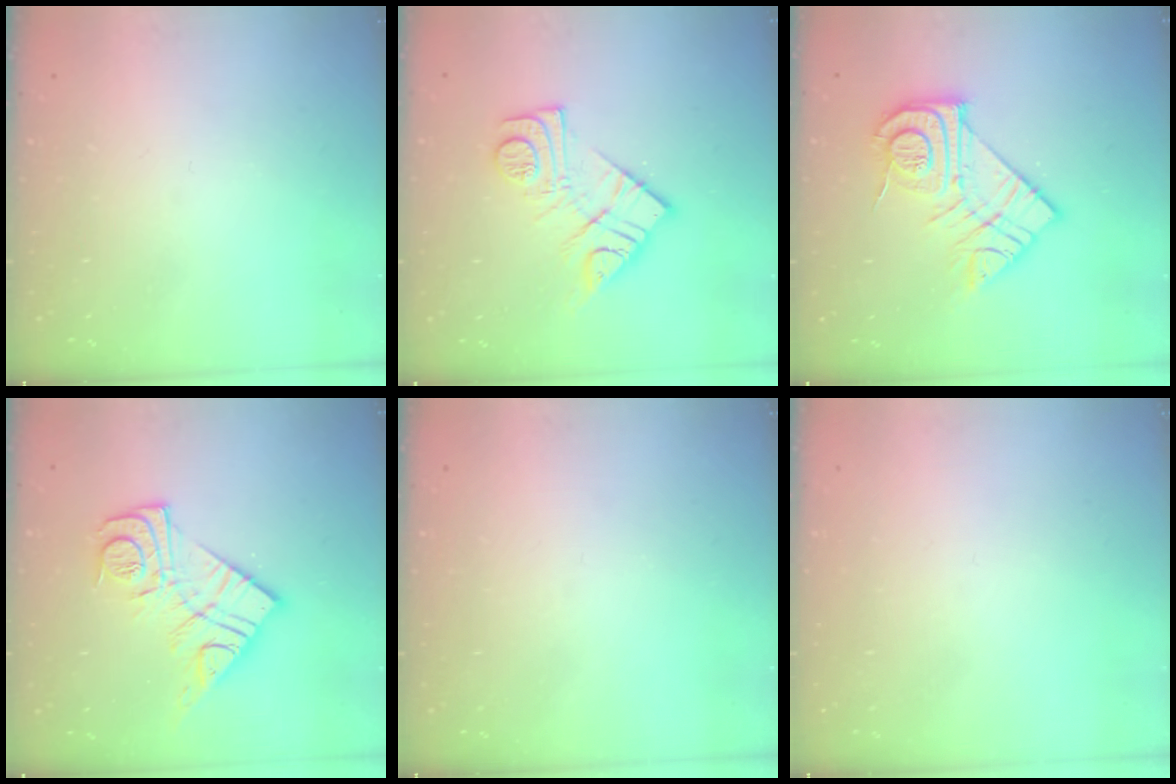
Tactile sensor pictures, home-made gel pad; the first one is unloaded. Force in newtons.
{"total": 14.0, "press": 14.0, "slide": 0.9}
{"total": 15.9, "press": 15.9, "slide": 1.0}
{"total": 16.3, "press": 16.2, "slide": 1.4}
{"total": 0.0}
{"total": 1.5, "press": 1.5, "slide": 0.1}